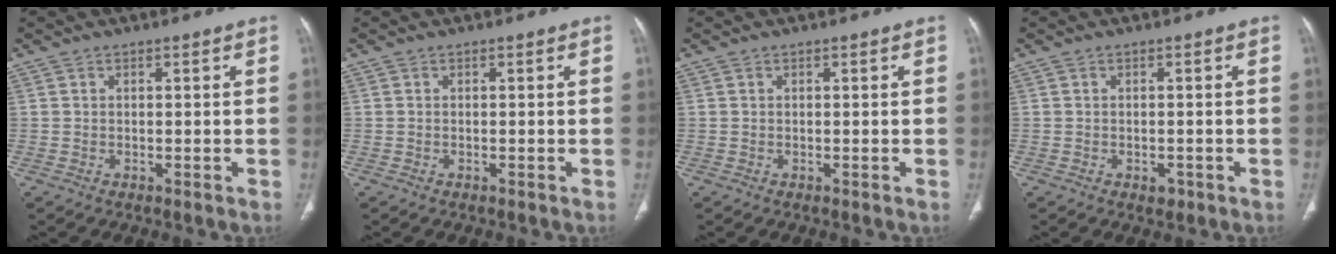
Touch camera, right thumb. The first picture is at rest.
{"total": 0.0}
{"total": 0.0}
{"total": 1.5, "force": [-0.7, 1.1, 0.8], "torque": [0.000, 0.004, -0.006]}